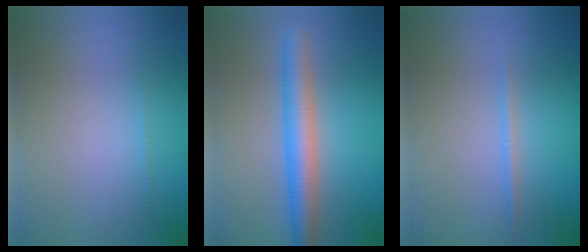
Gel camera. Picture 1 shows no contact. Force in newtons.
{"total": 4.1, "press": 4.1, "slide": 0.2}
{"total": 0.7, "press": 0.7, "slide": 0.1}